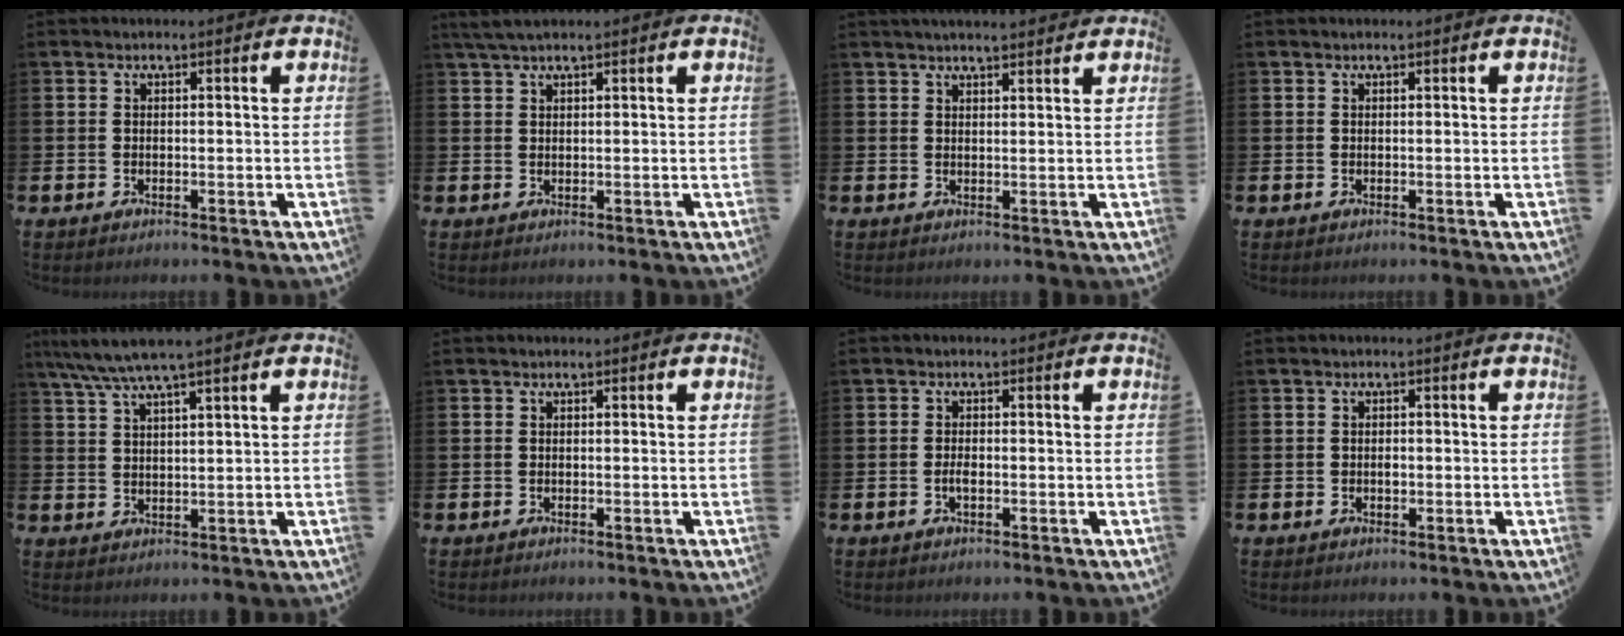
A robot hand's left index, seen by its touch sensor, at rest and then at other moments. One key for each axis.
{"total": 2.4, "fx": 1.9, "fy": 0.3, "fz": 1.4, "tx": -0.036, "ty": 0.005, "tz": 0.035}
{"total": 3.1, "fx": 3.1, "fy": 0.0, "fz": 0.4, "tx": -0.010, "ty": -0.012, "tz": 0.055}
{"total": 0.0}
{"total": 5.4, "fx": 4.4, "fy": 0.2, "fz": 3.0, "tx": -0.073, "ty": -0.009, "tz": 0.080}
{"total": 0.0}
{"total": 1.4, "fx": -0.4, "fy": 0.6, "fz": 1.2, "tx": -0.014, "ty": -0.003, "tz": -0.010}
{"total": 0.9, "fx": -0.1, "fy": 0.7, "fz": 0.6, "tx": 0.004, "ty": -0.001, "tz": -0.007}